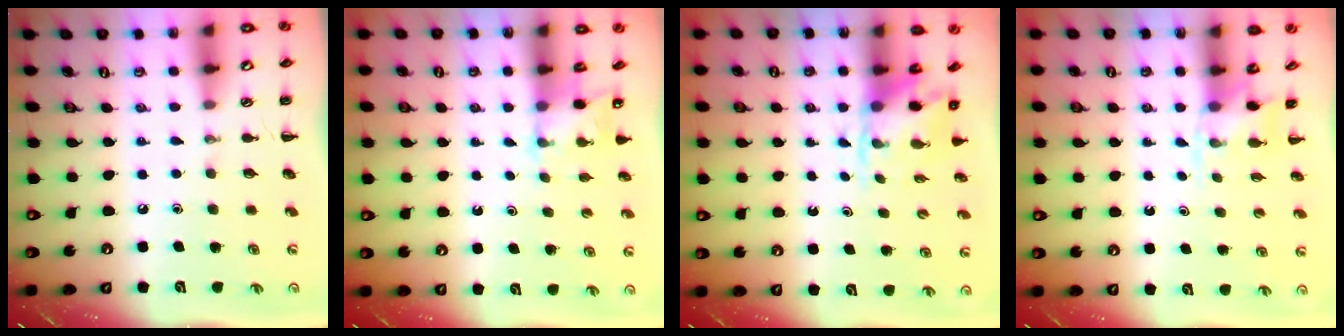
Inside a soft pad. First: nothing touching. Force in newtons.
{"total": 2.8, "press": 2.7, "slide": 0.9}
{"total": 4.8, "press": 4.7, "slide": 0.4}
{"total": 2.9, "press": 2.7, "slide": 1.2}